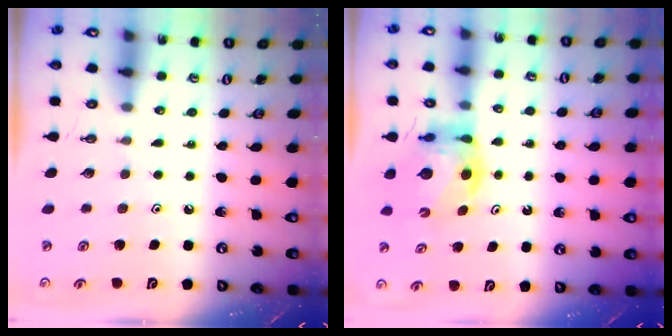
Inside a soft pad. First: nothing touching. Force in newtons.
{"total": 6.4, "press": 6.4, "slide": 0.6}